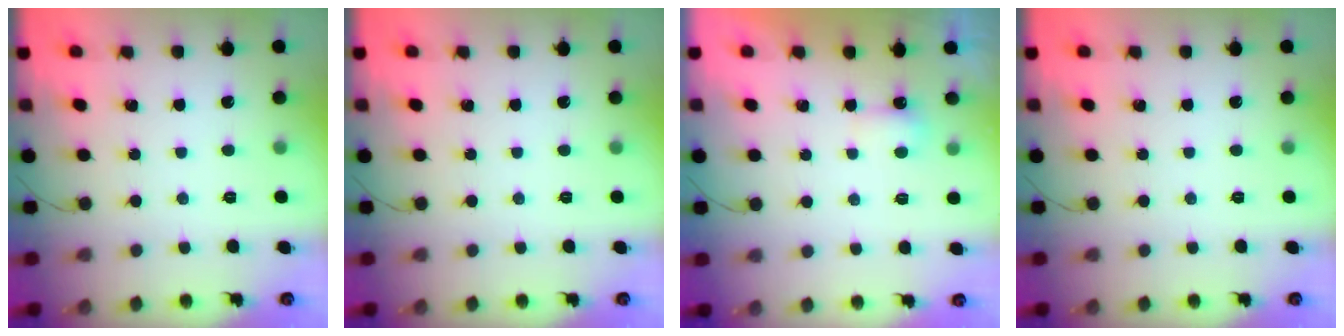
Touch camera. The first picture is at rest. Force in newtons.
{"total": 0.0}
{"total": 3.0, "press": 2.9, "slide": 0.8}
{"total": 0.0}